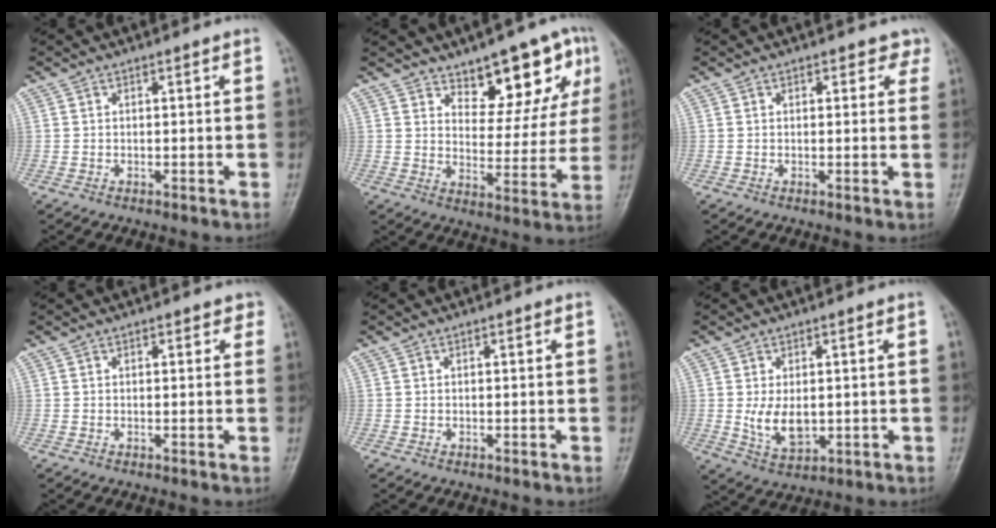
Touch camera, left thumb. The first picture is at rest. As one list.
[{"total": 12.4, "force": [7.5, 5.7, 8.0], "torque": [-0.054, -0.046, 0.111]}, {"total": 2.5, "force": [1.6, 1.7, 0.9], "torque": [0.022, -0.004, 0.011]}, {"total": 1.6, "force": [0.8, 1.0, 1.0], "torque": [0.005, 0.001, 0.005]}, {"total": 0.0}, {"total": 6.4, "force": [-0.1, 3.9, 5.1], "torque": [-0.080, -0.014, 0.010]}]